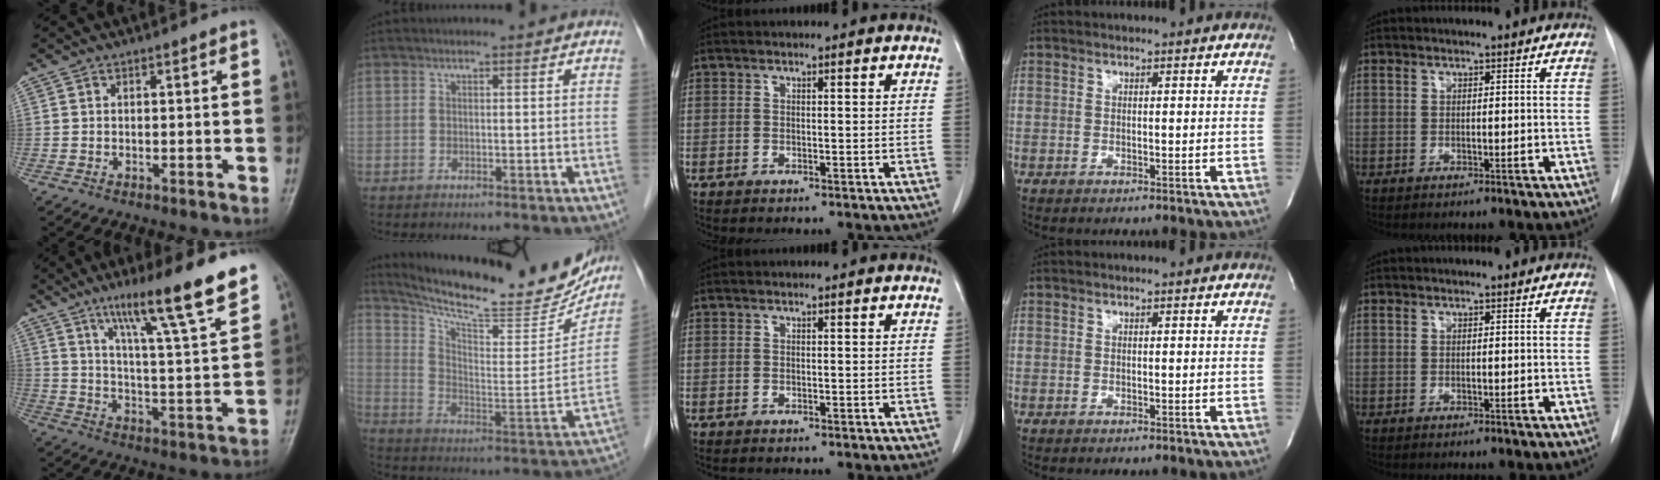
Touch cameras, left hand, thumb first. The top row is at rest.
{"thumb": {"total": 18.5, "force": [12.6, 1.3, 13.5], "torque": [-0.185, -0.062, 0.196]}, "index": {"total": 23.4, "force": [21.3, 3.4, 9.2], "torque": [-0.153, -0.052, 0.303]}}